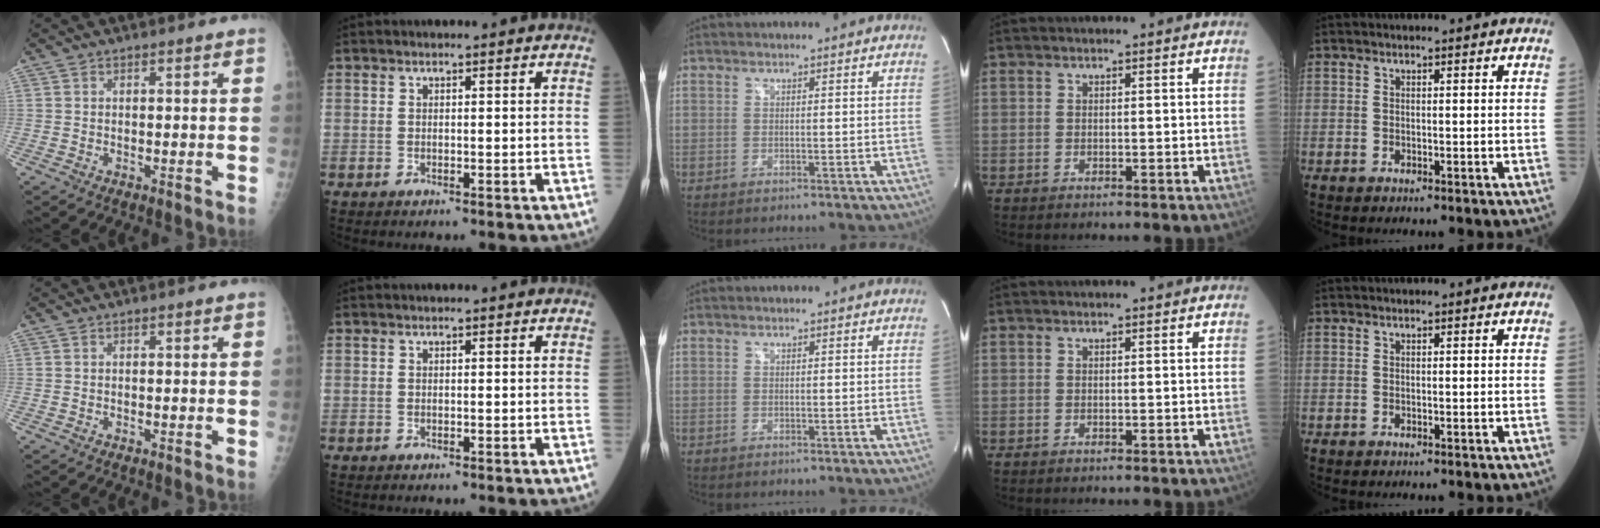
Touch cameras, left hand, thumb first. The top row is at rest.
{}